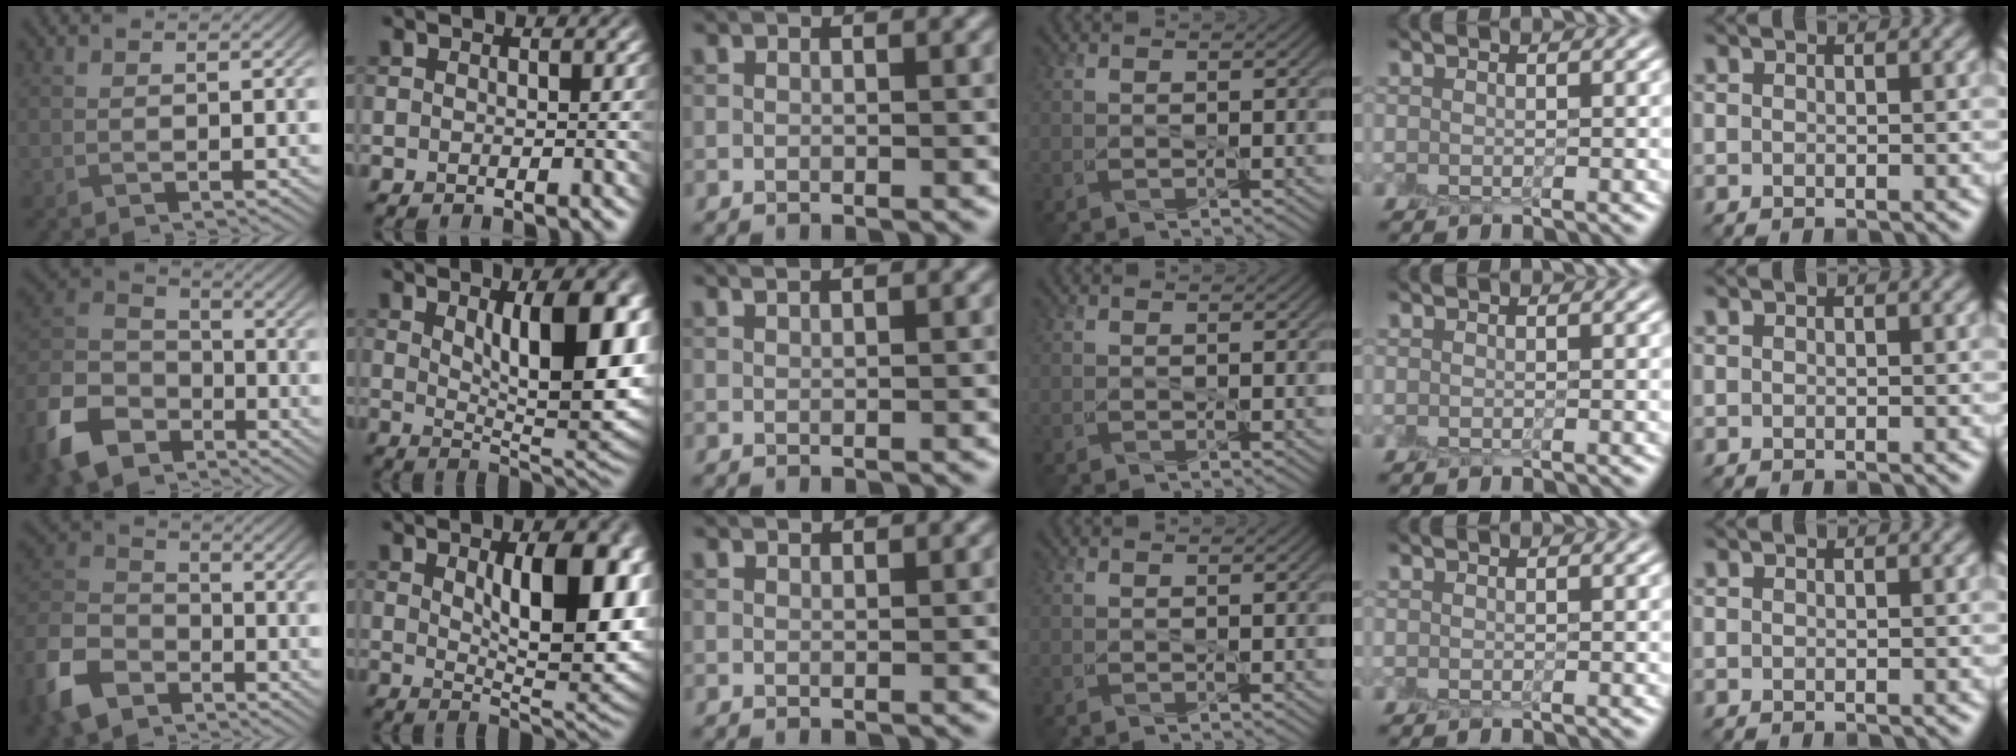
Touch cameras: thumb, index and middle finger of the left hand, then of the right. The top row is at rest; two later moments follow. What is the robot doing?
{"motion": "peel", "object": "postage stamp"}